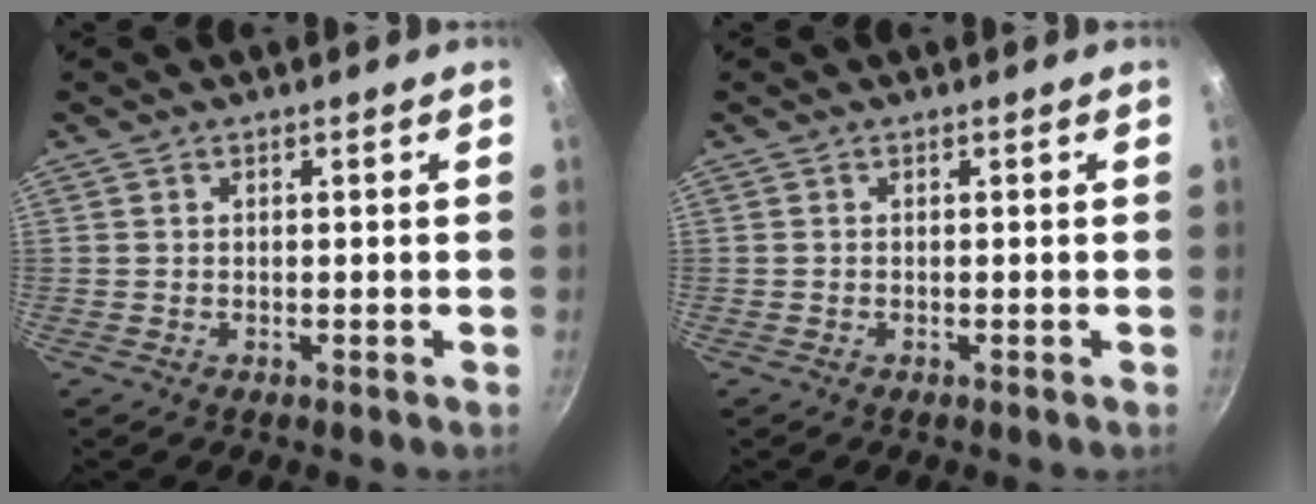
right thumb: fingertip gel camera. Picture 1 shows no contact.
{"total": 0.0}